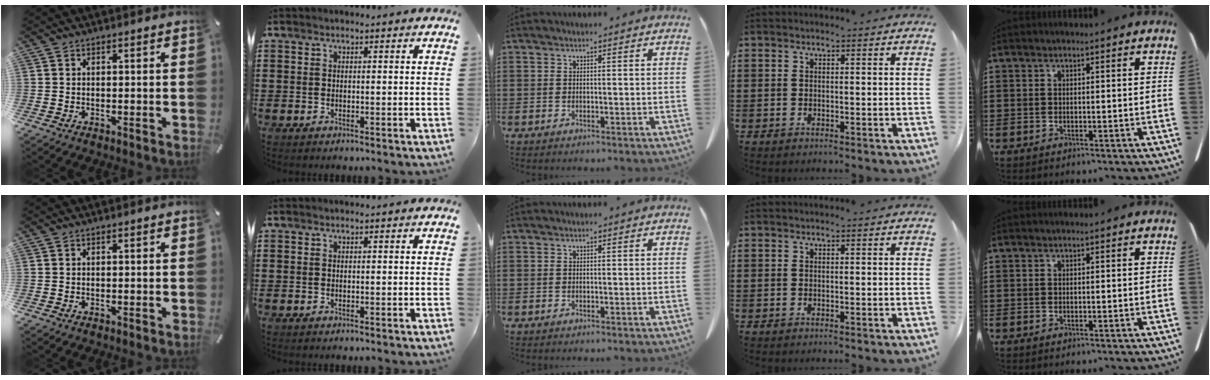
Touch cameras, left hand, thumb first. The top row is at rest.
{}